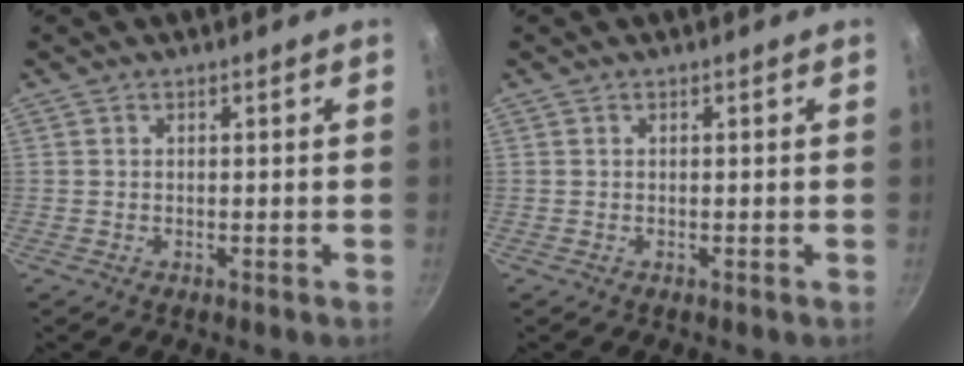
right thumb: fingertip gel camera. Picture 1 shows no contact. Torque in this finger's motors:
{"motor_torque": [0.00, 0.00, 0.15, 0.06, 0.00]}